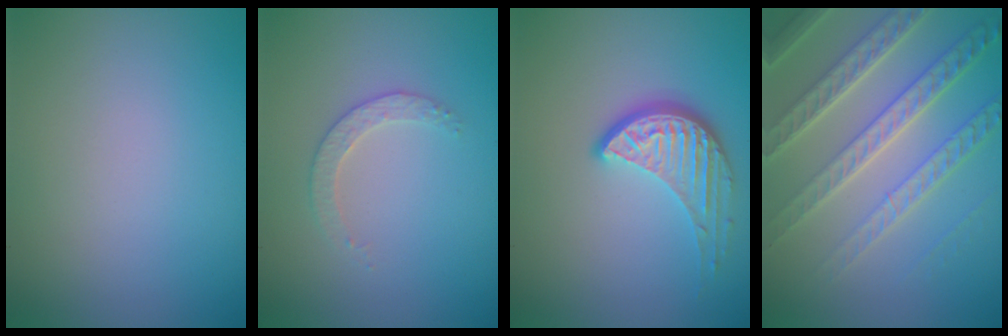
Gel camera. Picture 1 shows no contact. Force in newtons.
{"total": 1.9, "press": 1.8, "slide": 0.6}
{"total": 4.1, "press": 3.0, "slide": 2.8}
{"total": 7.8, "press": 5.4, "slide": 5.6}